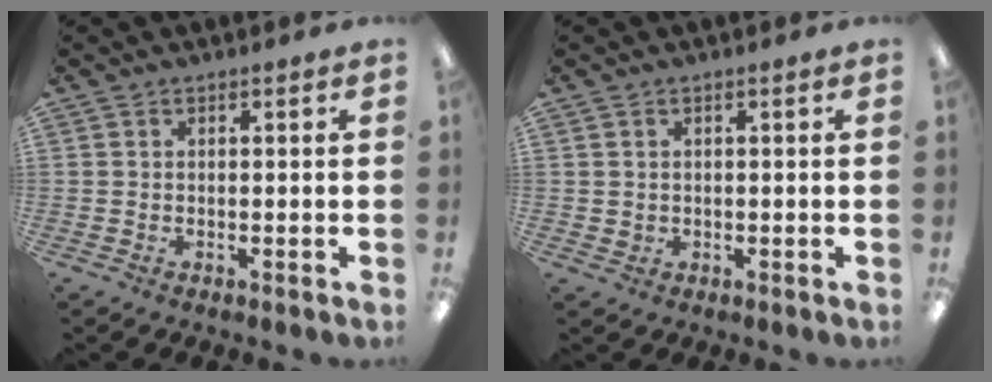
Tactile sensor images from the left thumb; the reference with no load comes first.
{"total": 1.3, "force": [0.5, 1.1, 0.1], "torque": [0.005, 0.000, 0.006]}